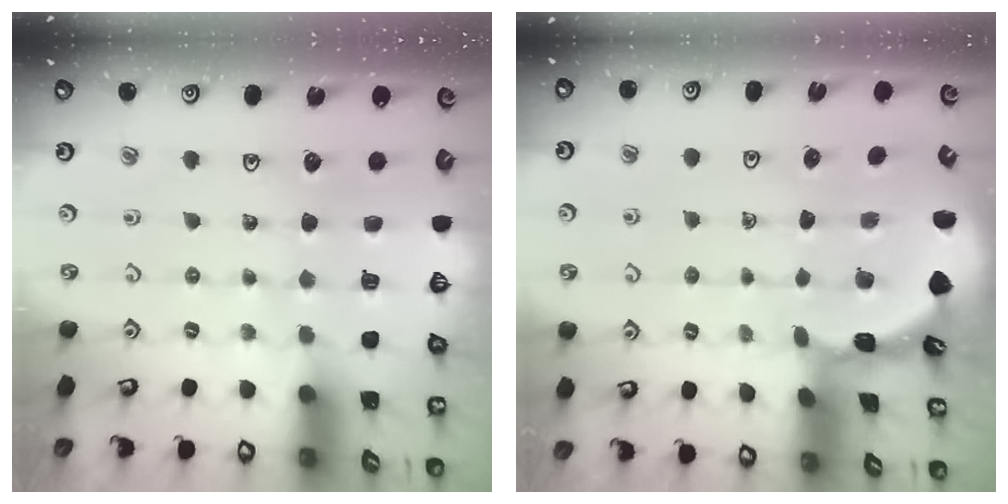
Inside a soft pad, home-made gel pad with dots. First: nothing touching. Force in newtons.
{"total": 1.5, "press": 1.5, "slide": 0.1}